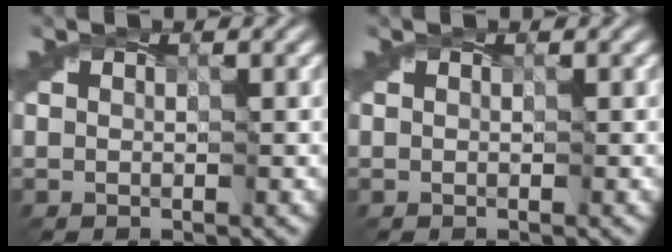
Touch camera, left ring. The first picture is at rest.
{"total": 0.0}